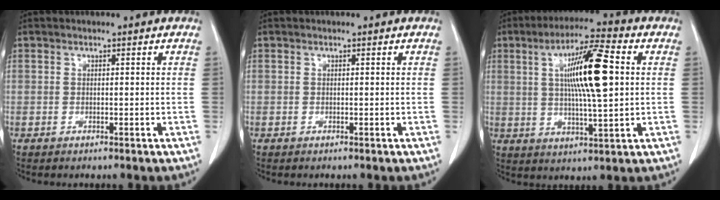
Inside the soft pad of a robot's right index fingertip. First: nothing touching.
{"total": 0.0}
{"total": 12.8, "force": [2.2, 1.4, 12.5], "torque": [-0.218, 0.009, 0.035]}